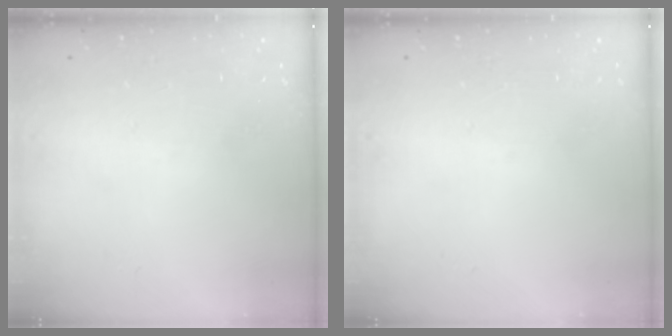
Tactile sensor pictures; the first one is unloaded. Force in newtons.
{"total": 0.0}